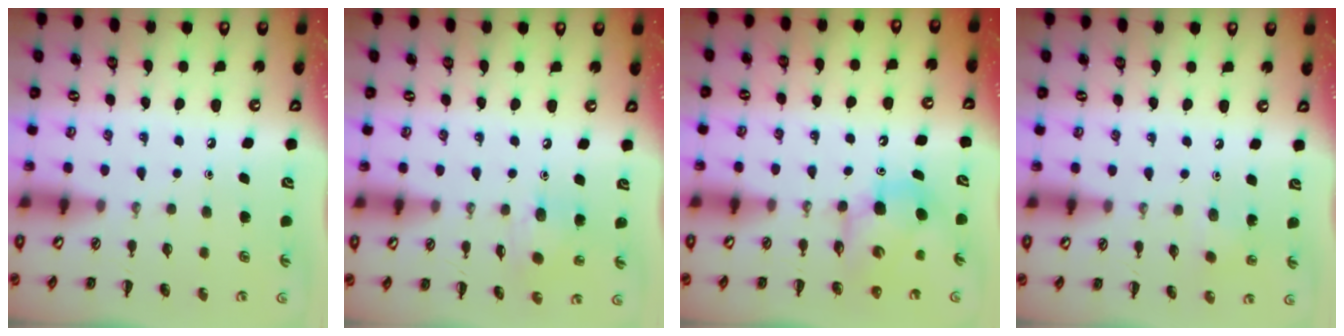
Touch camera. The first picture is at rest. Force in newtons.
{"total": 6.5, "press": 6.5, "slide": 0.8}
{"total": 8.5, "press": 8.4, "slide": 1.8}
{"total": 2.2, "press": 2.1, "slide": 0.7}